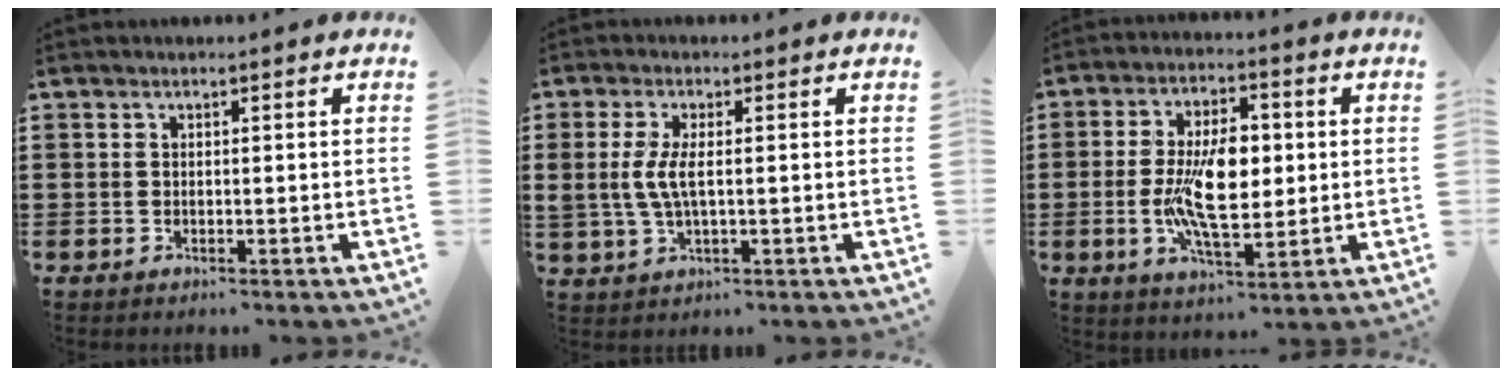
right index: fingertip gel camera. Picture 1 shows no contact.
{"total": 4.8, "force": [0.3, 1.7, 4.4], "torque": [-0.113, -0.006, -0.006]}
{"total": 11.5, "force": [-0.1, 5.3, 10.1], "torque": [-0.206, 0.000, -0.008]}